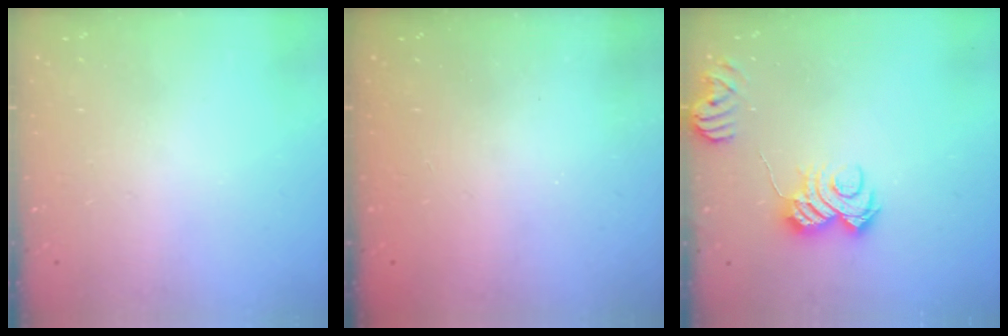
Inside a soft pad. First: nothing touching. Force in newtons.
{"total": 2.4, "press": 2.3, "slide": 0.8}
{"total": 7.7, "press": 7.7, "slide": 0.4}